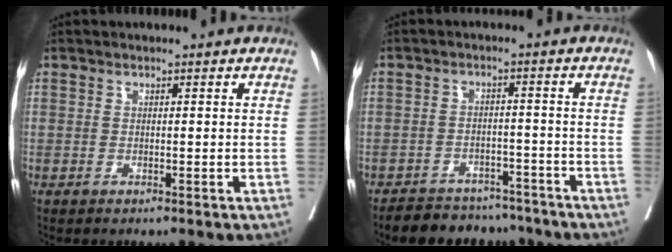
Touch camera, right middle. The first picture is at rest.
{"total": 10.2, "force": [-9.1, 4.2, 1.9], "torque": [-0.017, 0.012, -0.120]}